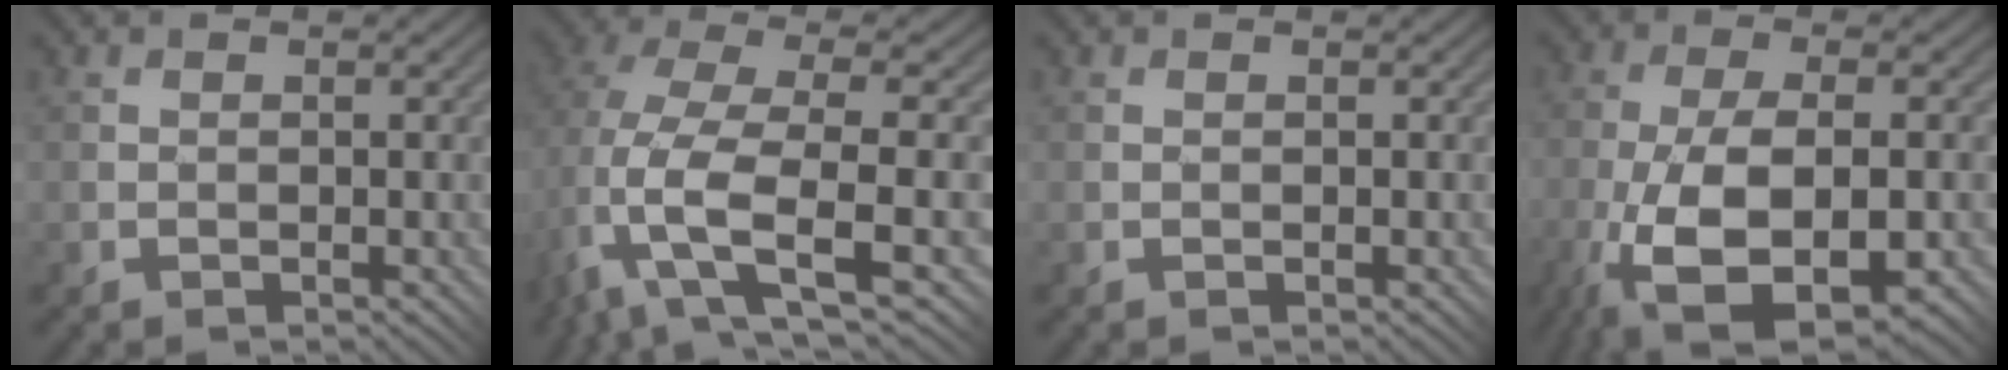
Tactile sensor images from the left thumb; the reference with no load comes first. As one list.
[{"total": 9.3, "force": [-2.2, 3.4, 8.4], "torque": [-0.189, 0.006, -0.049]}, {"total": 0.0}, {"total": 13.7, "force": [-6.0, 6.1, 10.7], "torque": [-0.229, -0.026, -0.095]}]